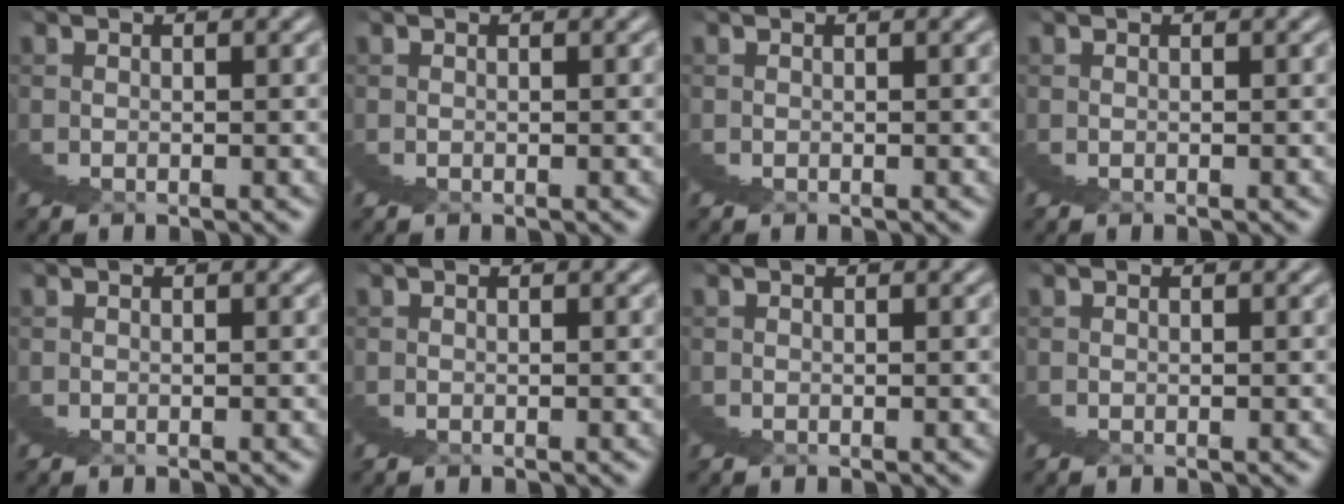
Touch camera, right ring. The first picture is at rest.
{"total": 0.0}
{"total": 0.0}
{"total": 0.0}
{"total": 0.0}
{"total": 0.0}
{"total": 0.0}
{"total": 0.0}